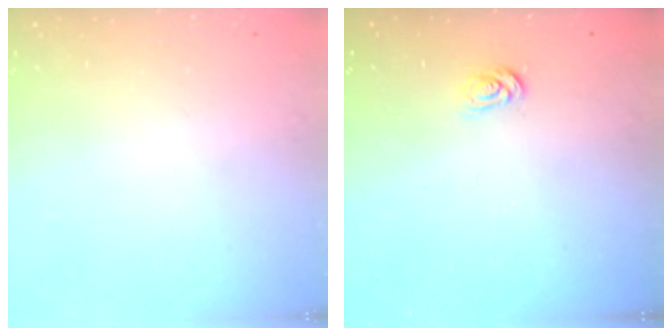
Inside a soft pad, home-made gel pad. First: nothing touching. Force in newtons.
{"total": 2.7, "press": 2.7, "slide": 0.3}